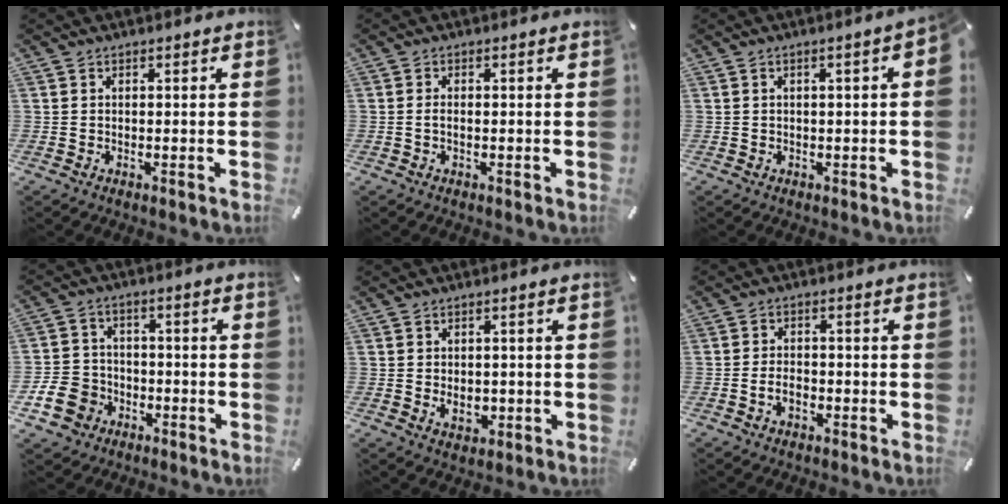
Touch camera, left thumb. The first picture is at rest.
{"total": 1.3, "force": [-0.3, 0.4, 1.2], "torque": [-0.023, -0.002, -0.004]}
{"total": 2.8, "force": [0.1, 0.3, 2.8], "torque": [-0.048, 0.001, 0.003]}
{"total": 8.6, "force": [-3.4, 7.4, 2.7], "torque": [-0.064, 0.026, -0.062]}
{"total": 3.3, "force": [-0.3, 2.5, 2.1], "torque": [-0.022, 0.000, -0.008]}
{"total": 3.2, "force": [-1.3, 2.1, 2.1], "torque": [-0.044, 0.008, -0.024]}